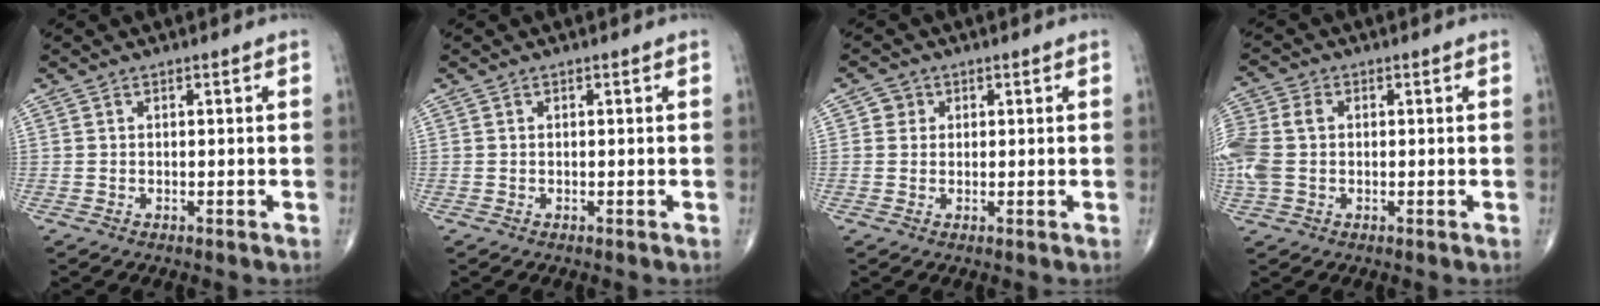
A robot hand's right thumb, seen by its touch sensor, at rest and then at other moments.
{"total": 0.0}
{"total": 2.2, "force": [0.5, 2.1, 0.4], "torque": [0.006, 0.001, 0.003]}
{"total": 8.3, "force": [0.0, 6.0, 5.8], "torque": [-0.158, 0.018, -0.001]}